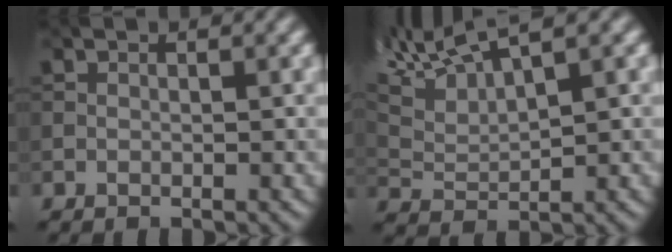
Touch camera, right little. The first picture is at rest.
{"total": 5.9, "force": [4.8, 0.8, 3.4], "torque": [-0.103, 0.011, 0.114]}